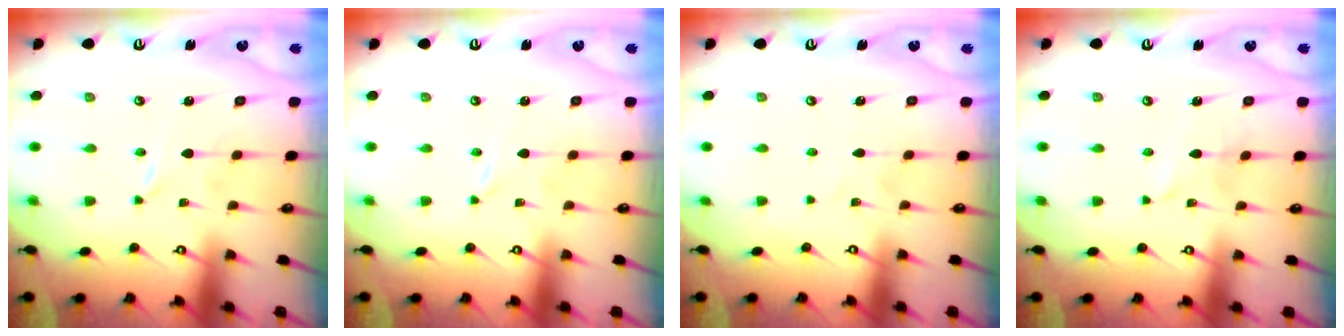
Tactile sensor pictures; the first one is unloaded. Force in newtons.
{"total": 0.0}
{"total": 1.9, "press": 1.9, "slide": 0.2}
{"total": 2.6, "press": 2.6, "slide": 0.3}